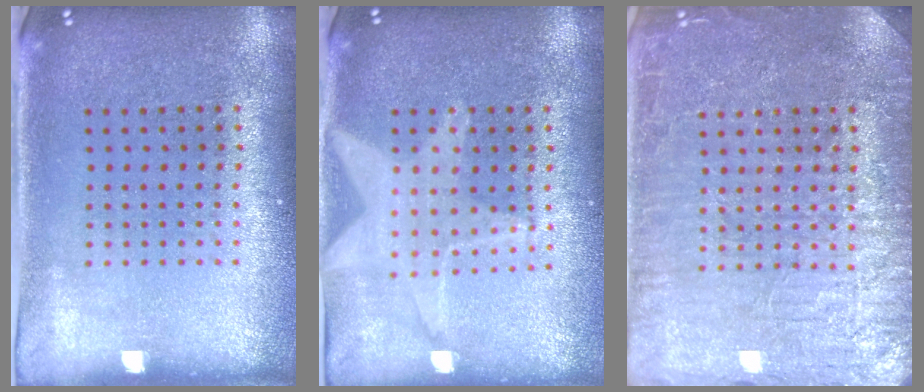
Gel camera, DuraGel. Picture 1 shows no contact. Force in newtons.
{"total": 1.7, "press": 1.5, "slide": 0.7}
{"total": 7.0, "press": 6.9, "slide": 1.0}